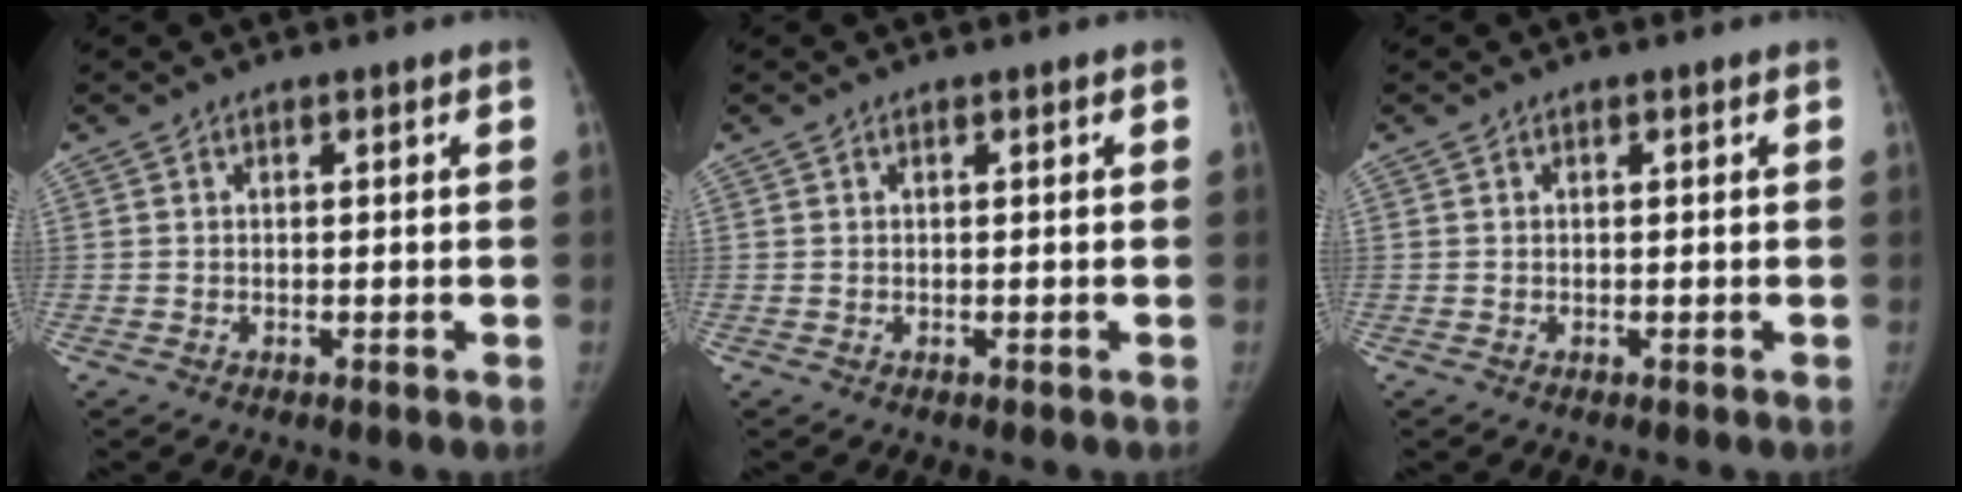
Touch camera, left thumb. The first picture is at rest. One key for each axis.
{"total": 0.0}
{"total": 0.0}